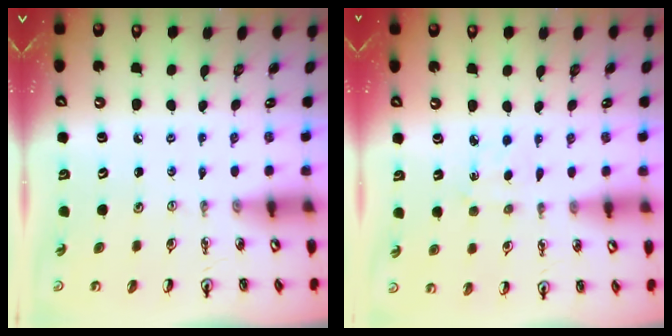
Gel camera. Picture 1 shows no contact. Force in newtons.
{"total": 3.5, "press": 3.5, "slide": 0.5}